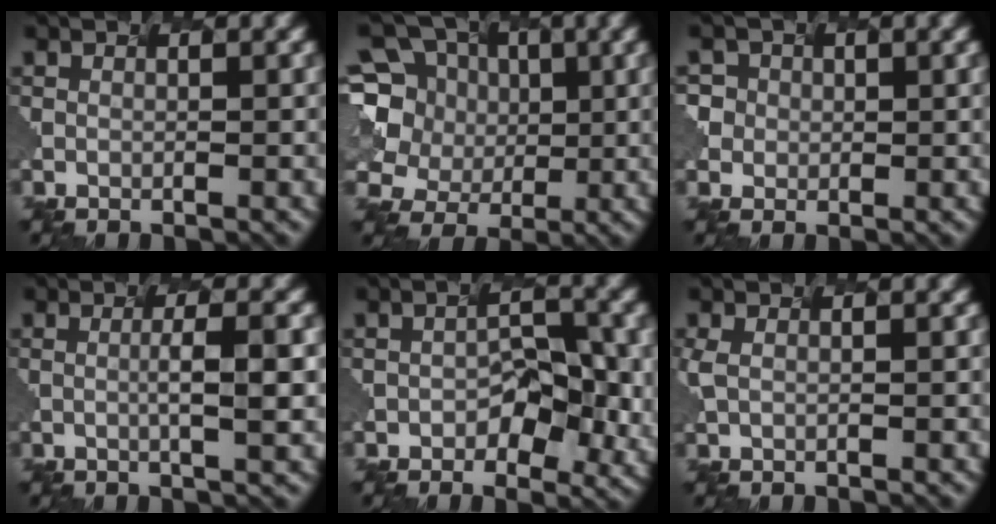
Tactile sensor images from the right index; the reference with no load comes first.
{"total": 8.4, "force": [1.4, 7.6, 3.4], "torque": [-0.087, 0.026, -0.003]}
{"total": 2.4, "force": [0.5, 2.4, -0.1], "torque": [-0.001, 0.003, 0.021]}
{"total": 2.9, "force": [-0.3, 0.3, 2.9], "torque": [-0.044, 0.005, 0.002]}
{"total": 4.2, "force": [-1.1, 2.6, 3.1], "torque": [-0.052, -0.005, -0.009]}
{"total": 0.8, "force": [0.2, 0.3, 0.7], "torque": [-0.021, 0.003, 0.012]}